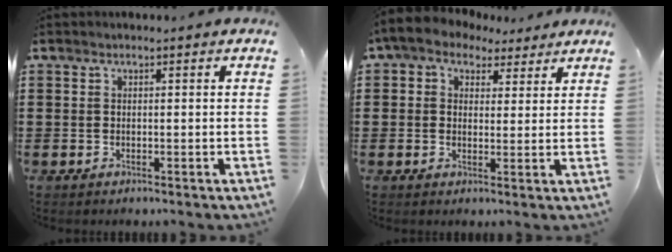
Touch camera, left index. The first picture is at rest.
{"total": 3.9, "force": [2.3, 2.7, 1.4], "torque": [-0.043, 0.002, 0.041]}